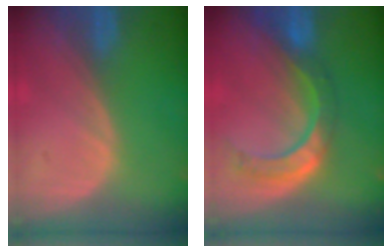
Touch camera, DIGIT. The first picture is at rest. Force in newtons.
{"total": 8.6, "press": 7.3, "slide": 4.7}